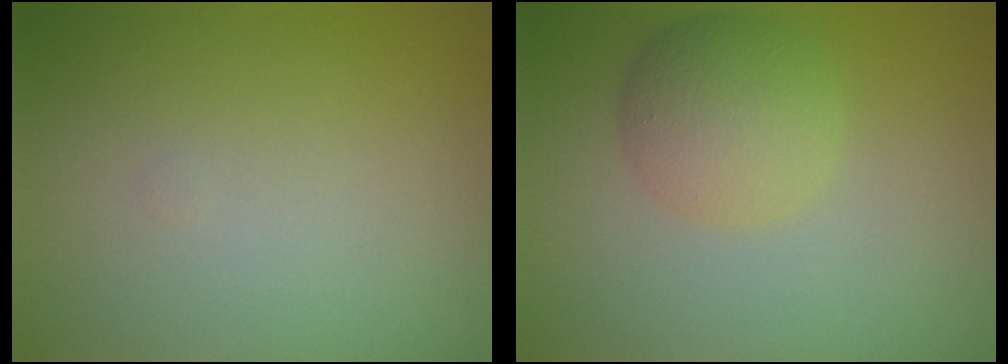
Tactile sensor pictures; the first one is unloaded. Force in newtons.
{"total": 4.0, "press": 4.0, "slide": 0.1}